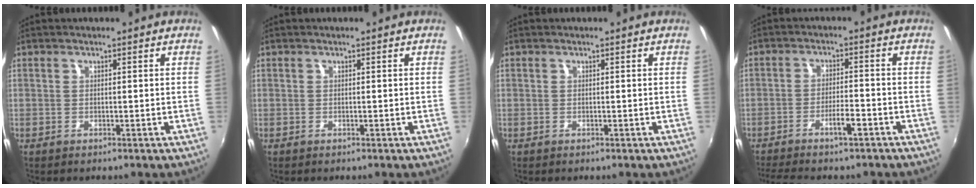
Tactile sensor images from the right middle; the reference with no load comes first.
{"total": 0.0}
{"total": 0.0}
{"total": 6.1, "force": [-4.6, 0.7, 3.8], "torque": [-0.077, 0.003, -0.075]}